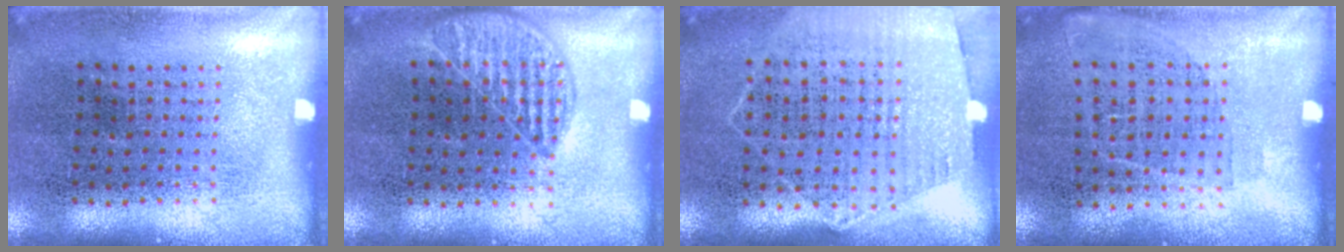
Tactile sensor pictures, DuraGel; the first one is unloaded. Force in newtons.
{"total": 1.0, "press": 0.9, "slide": 0.4}
{"total": 1.2, "press": 1.1, "slide": 0.4}
{"total": 1.0, "press": 0.8, "slide": 0.5}